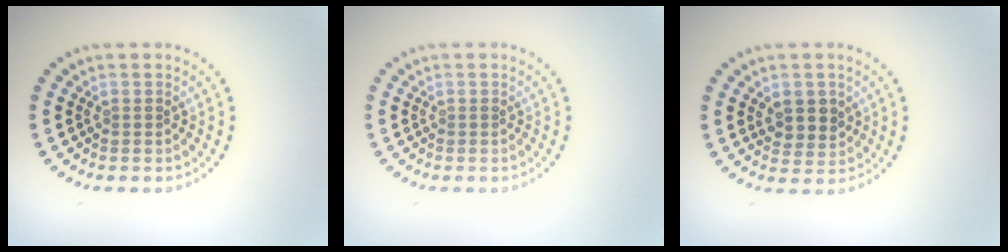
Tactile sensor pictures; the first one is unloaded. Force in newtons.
{"total": 0.0}
{"total": 2.7, "press": 2.5, "slide": 0.9}